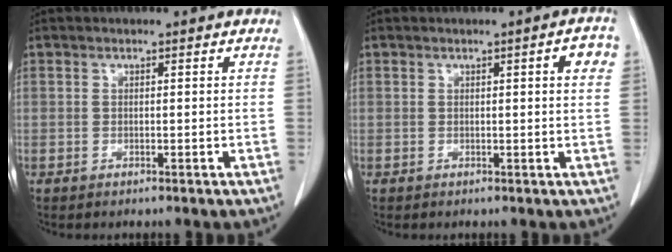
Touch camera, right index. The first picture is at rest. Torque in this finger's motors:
{"motor_torque": [0.06, 0.09, 0.01, 0.01]}